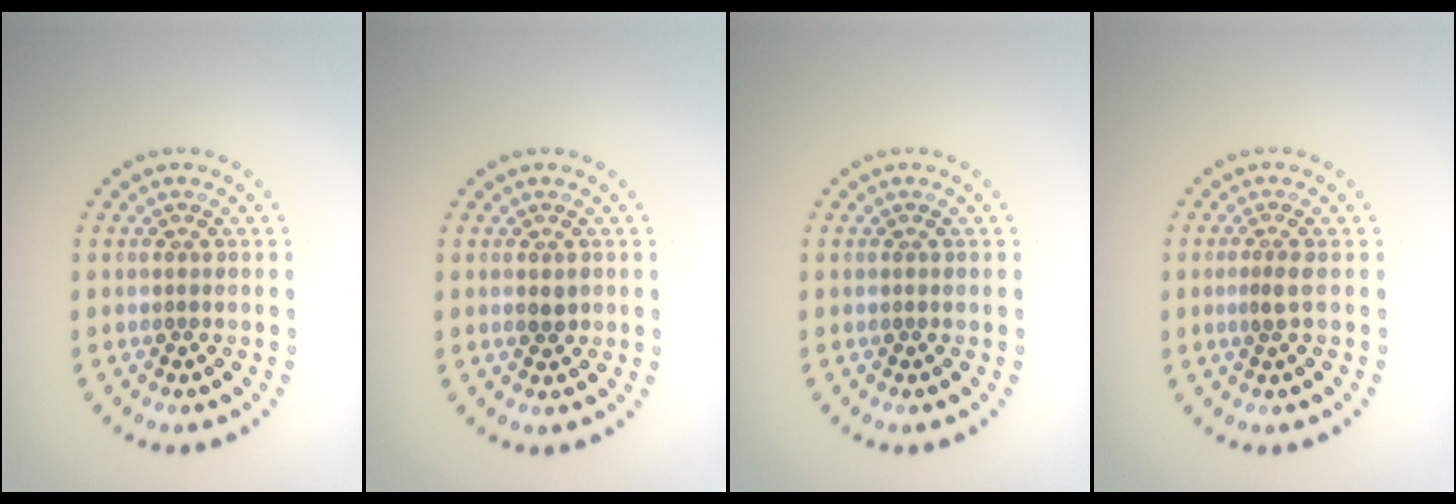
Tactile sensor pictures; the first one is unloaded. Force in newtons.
{"total": 1.0, "press": 1.0, "slide": 0.1}
{"total": 0.0}
{"total": 1.1, "press": 0.7, "slide": 0.8}